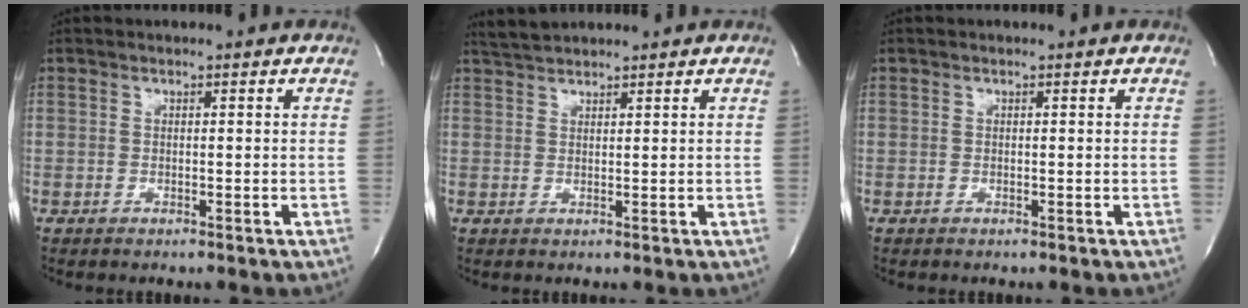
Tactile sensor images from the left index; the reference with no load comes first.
{"total": 3.0, "force": [2.9, 0.2, 0.7], "torque": [-0.019, 0.016, 0.059]}
{"total": 0.0}